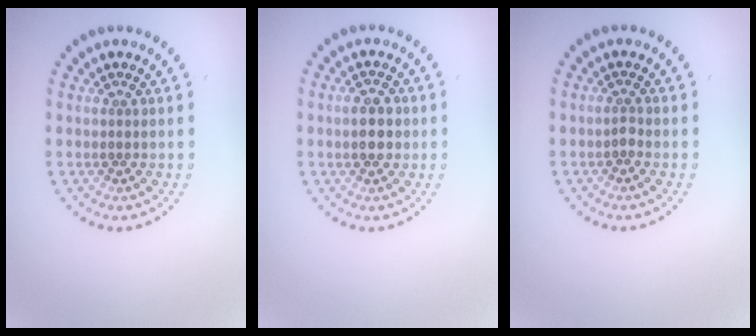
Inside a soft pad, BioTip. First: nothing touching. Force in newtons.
{"total": 2.6, "press": 2.6, "slide": 0.2}
{"total": 0.8, "press": 0.5, "slide": 0.6}